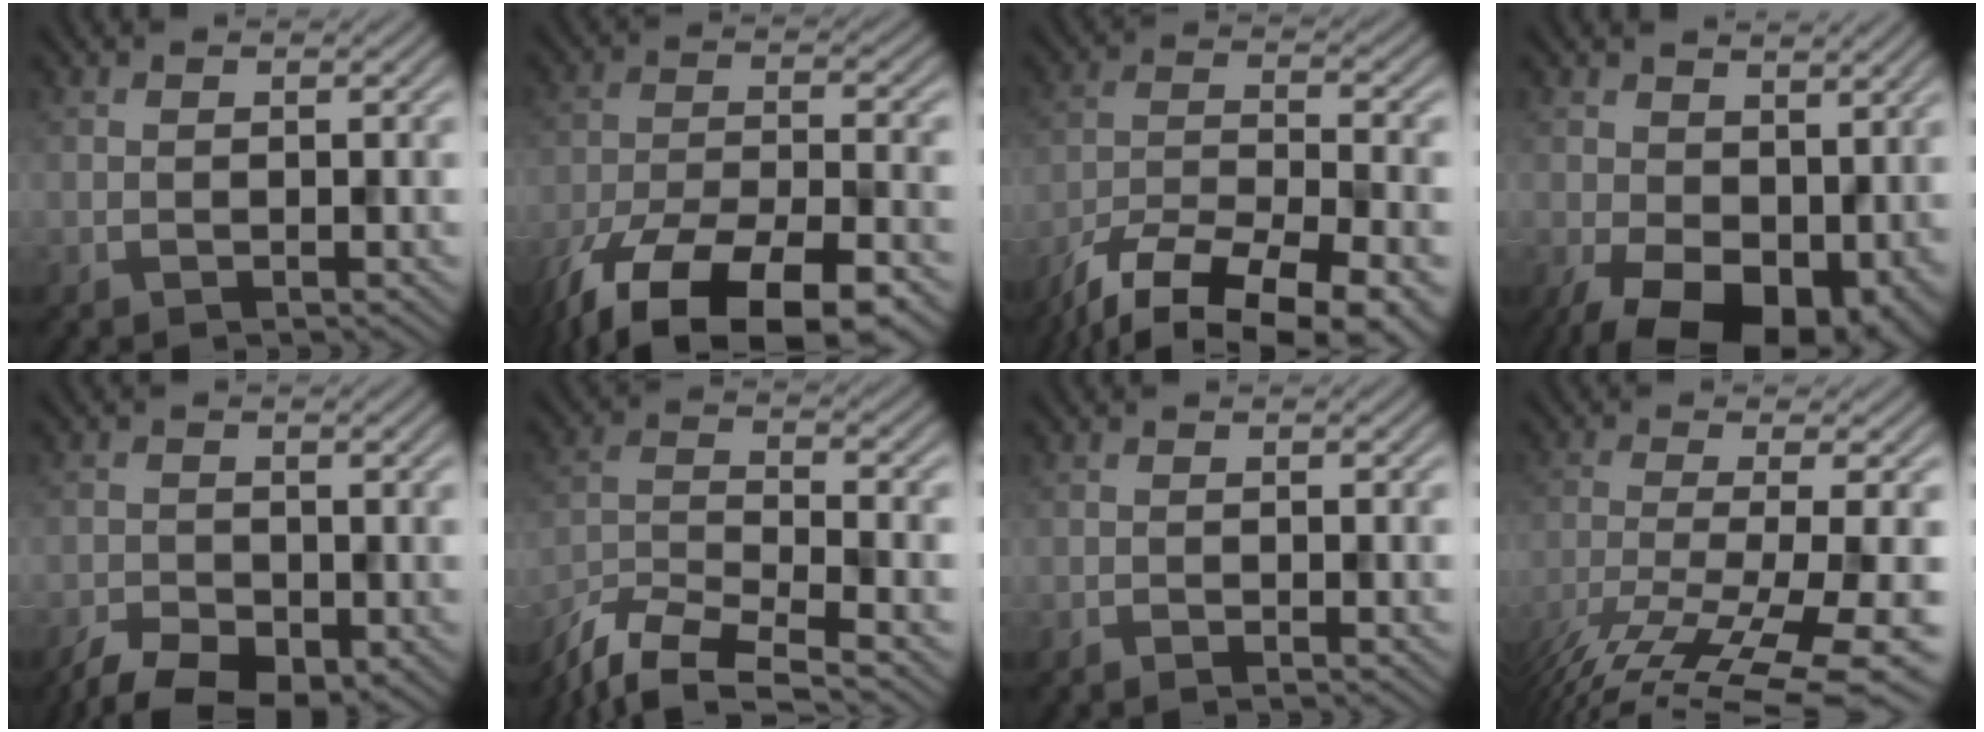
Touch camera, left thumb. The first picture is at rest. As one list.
[{"total": 16.4, "force": [-12.0, 5.6, 9.7], "torque": [-0.196, -0.047, -0.184]}, {"total": 15.1, "force": [-11.8, 4.6, 8.3], "torque": [-0.168, -0.036, -0.179]}, {"total": 12.7, "force": [-2.6, 8.1, 9.4], "torque": [-0.168, -0.043, -0.020]}, {"total": 7.2, "force": [-4.8, 3.3, 4.3], "torque": [-0.082, -0.022, -0.080]}, {"total": 9.7, "force": [-7.8, 2.4, 5.3], "torque": [-0.120, -0.013, -0.154]}, {"total": 0.7, "force": [-0.5, 0.0, 0.5], "torque": [-0.011, -0.002, -0.008]}, {"total": 13.7, "force": [-8.9, 2.9, 10.0], "torque": [-0.191, -0.023, -0.131]}]